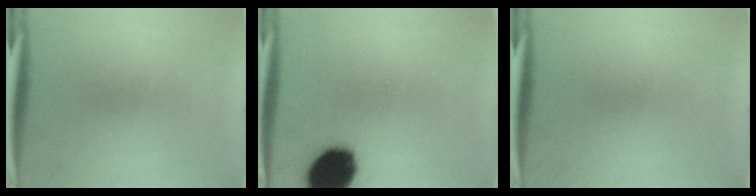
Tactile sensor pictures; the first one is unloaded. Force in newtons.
{"total": 15.0}
{"total": 0.0}